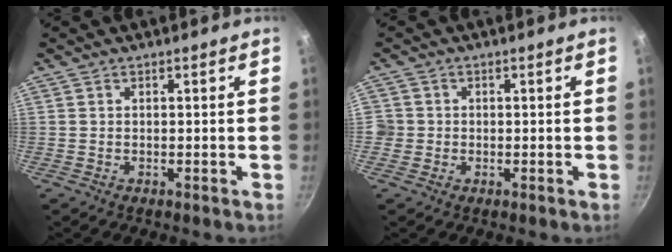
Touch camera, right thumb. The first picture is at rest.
{"total": 2.5, "force": [-0.5, 2.4, 0.4], "torque": [0.004, 0.010, -0.010]}